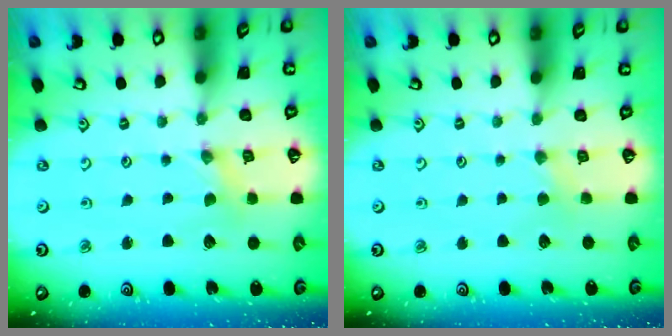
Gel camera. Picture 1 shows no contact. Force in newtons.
{"total": 1.2, "press": 1.1, "slide": 0.3}